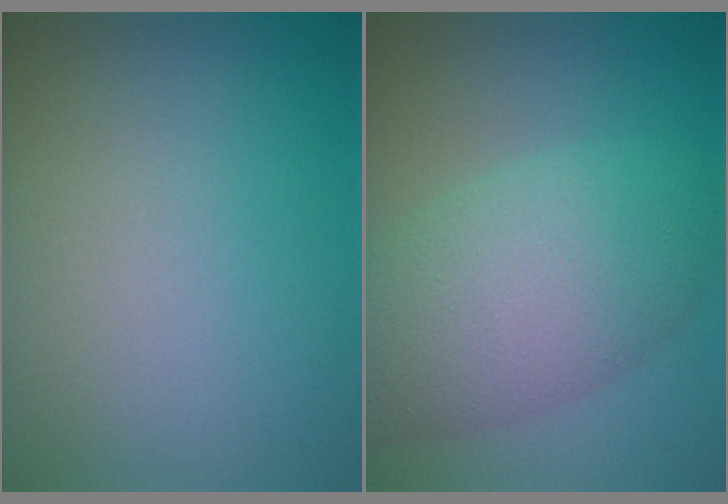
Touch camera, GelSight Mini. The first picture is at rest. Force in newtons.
{"total": 7.3, "press": 7.3, "slide": 0.3}